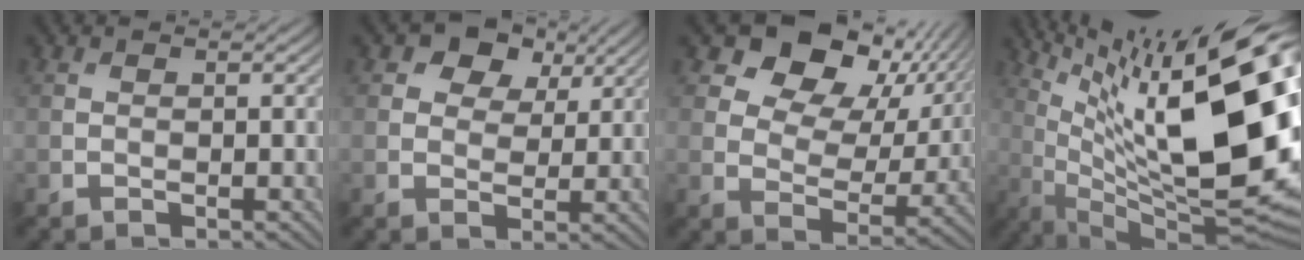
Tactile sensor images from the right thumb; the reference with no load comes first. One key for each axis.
{"total": 6.5, "fx": 3.6, "fy": 4.4, "fz": 3.3, "tx": -0.049, "ty": -0.006, "tz": 0.059}
{"total": 13.5, "fx": 7.4, "fy": 8.4, "fz": 7.6, "tx": -0.125, "ty": 0.006, "tz": 0.108}
{"total": 21.8, "fx": 6.1, "fy": 6.4, "fz": 20.0, "tx": -0.280, "ty": 0.026, "tz": 0.106}